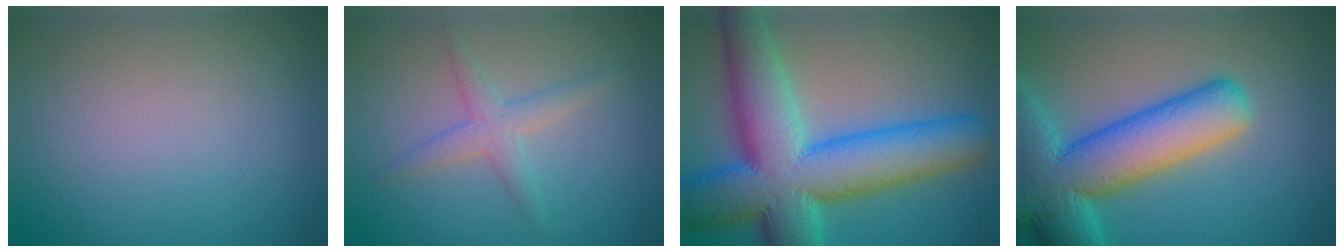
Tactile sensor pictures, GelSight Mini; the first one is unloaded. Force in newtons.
{"total": 2.4, "press": 2.4, "slide": 0.1}
{"total": 14.6, "press": 14.6, "slide": 0.4}
{"total": 11.9, "press": 11.9, "slide": 0.7}